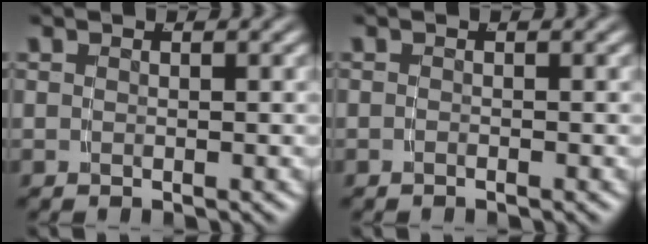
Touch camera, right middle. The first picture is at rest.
{"total": 0.6, "force": [-0.6, -0.3, 0.1], "torque": [-0.004, -0.001, -0.011]}